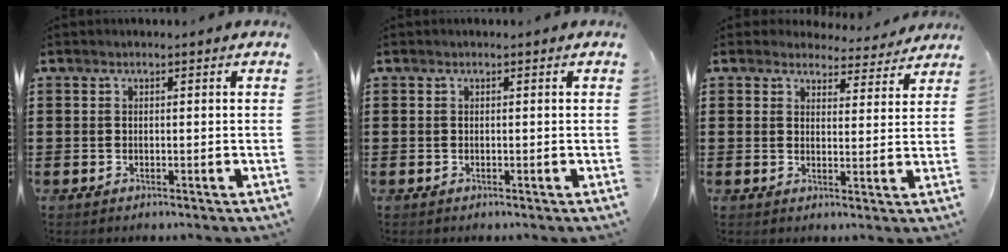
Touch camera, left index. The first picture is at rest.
{"total": 0.0}
{"total": 4.2, "force": [4.1, 0.9, 0.6], "torque": [-0.020, -0.021, 0.073]}